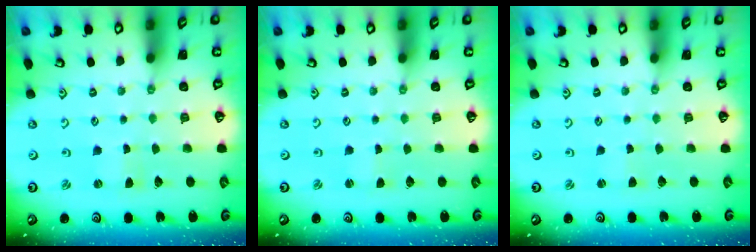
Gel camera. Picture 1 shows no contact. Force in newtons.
{"total": 0.0}
{"total": 0.9, "press": 0.8, "slide": 0.2}